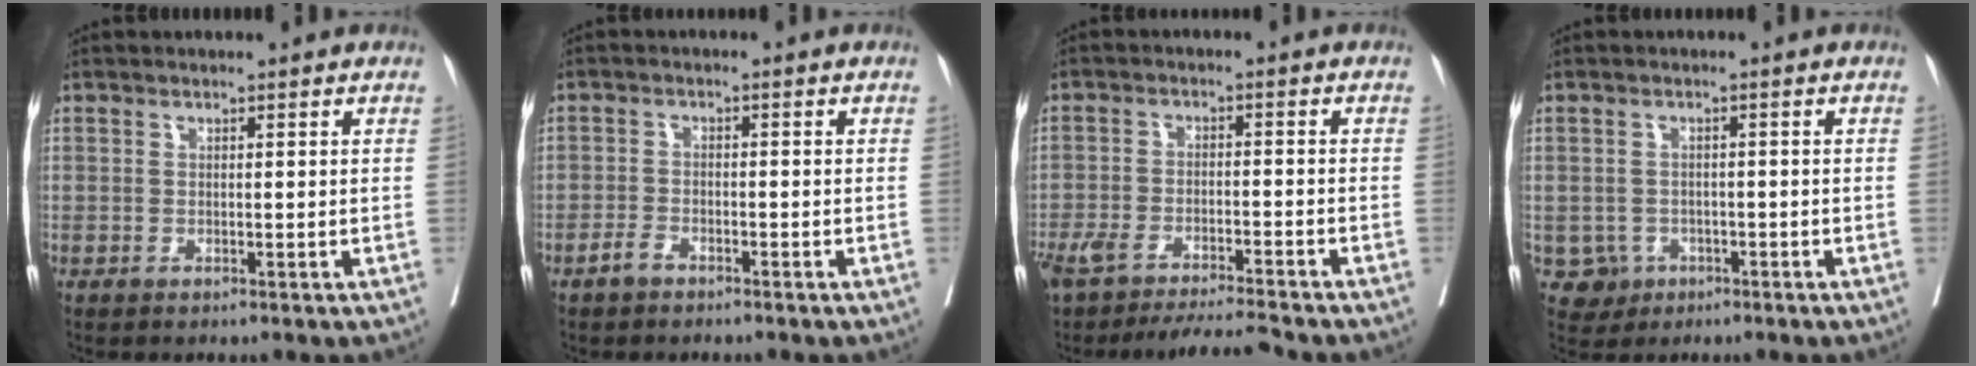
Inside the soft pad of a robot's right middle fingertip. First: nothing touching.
{"total": 2.0, "force": [-1.6, 0.8, 0.9], "torque": [-0.018, 0.003, -0.029]}
{"total": 9.6, "force": [-8.9, 0.3, 3.6], "torque": [-0.061, -0.001, -0.143]}
{"total": 3.4, "force": [-1.3, 3.1, 0.2], "torque": [0.004, 0.010, -0.016]}